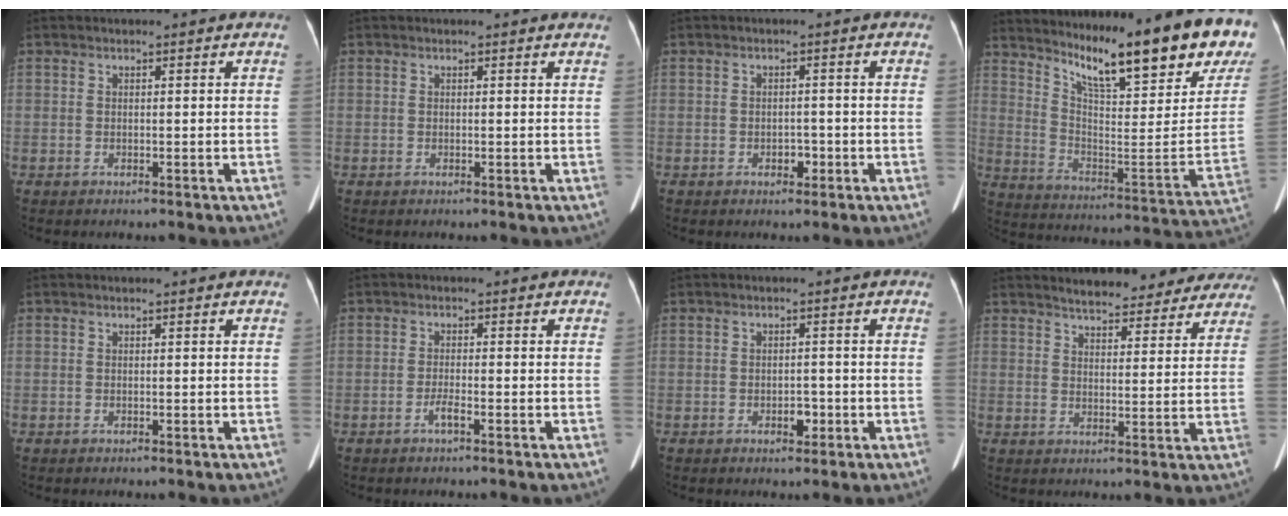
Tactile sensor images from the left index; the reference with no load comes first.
{"total": 1.7, "force": [1.7, 0.0, 0.4], "torque": [-0.006, -0.012, 0.006]}
{"total": 1.9, "force": [-1.4, 1.1, 0.7], "torque": [-0.009, -0.015, -0.020]}
{"total": 24.5, "force": [19.7, 2.6, 14.3], "torque": [-0.234, -0.093, 0.269]}
{"total": 0.0}
{"total": 1.7, "force": [-1.5, 0.0, 0.8], "torque": [-0.017, -0.017, -0.030]}
{"total": 2.1, "force": [-1.5, 1.2, 1.0], "torque": [-0.012, -0.015, -0.021]}
{"total": 16.6, "force": [15.0, 4.4, 5.6], "torque": [-0.055, -0.018, 0.172]}